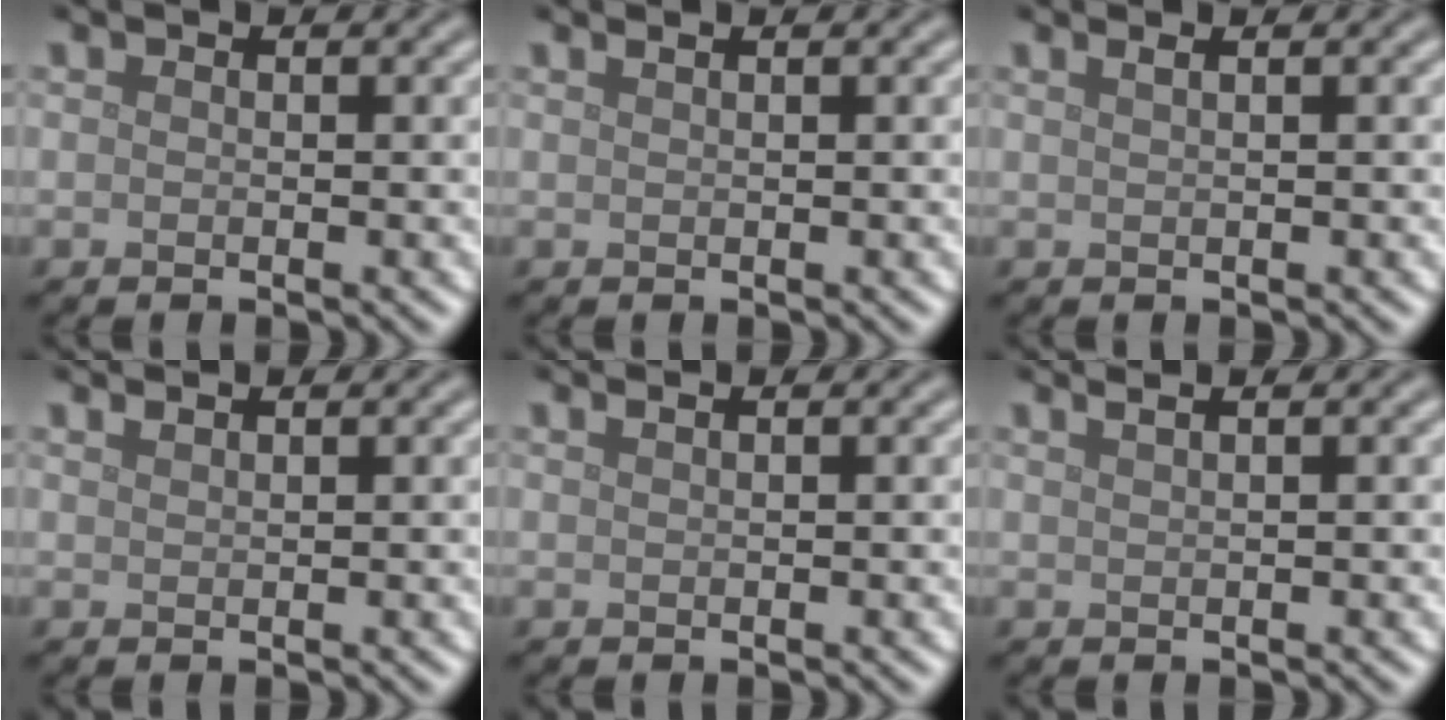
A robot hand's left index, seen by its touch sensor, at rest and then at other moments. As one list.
[{"total": 1.0, "force": [0.7, 0.4, 0.6], "torque": [-0.005, -0.001, 0.003]}, {"total": 2.2, "force": [1.3, 1.1, 1.4], "torque": [-0.001, 0.006, -0.009]}, {"total": 0.8, "force": [0.7, 0.2, 0.3], "torque": [-0.002, -0.001, 0.010]}, {"total": 1.0, "force": [0.6, 0.4, 0.6], "torque": [-0.004, -0.001, 0.003]}, {"total": 3.3, "force": [2.2, 1.5, 2.0], "torque": [-0.005, 0.024, 0.001]}]